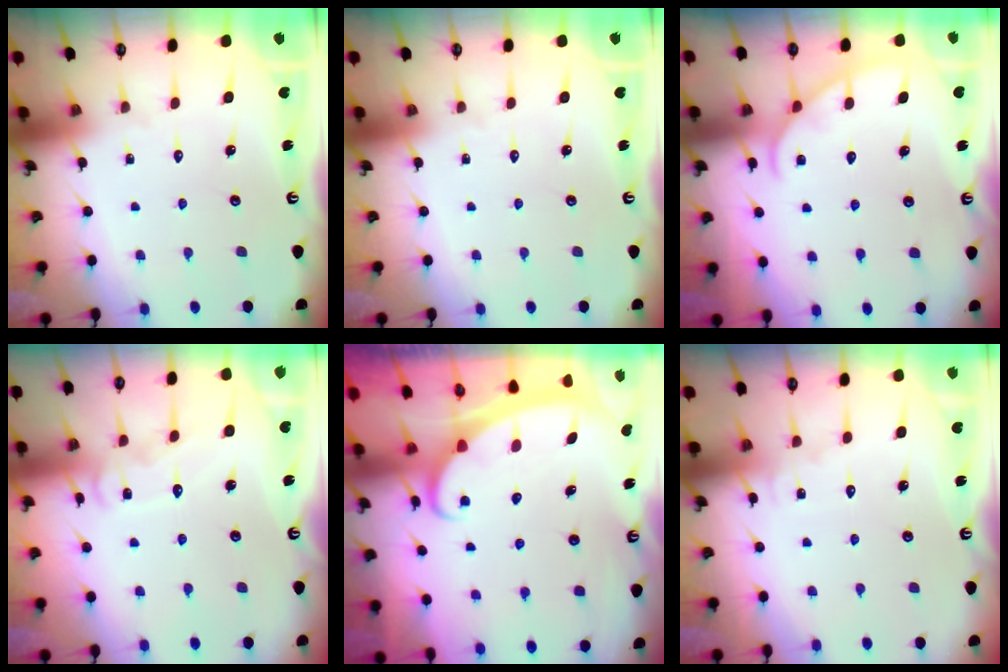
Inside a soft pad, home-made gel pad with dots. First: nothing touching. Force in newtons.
{"total": 0.0}
{"total": 3.8, "press": 3.7, "slide": 0.4}
{"total": 7.6, "press": 7.6, "slide": 0.6}
{"total": 2.4, "press": 2.3, "slide": 0.4}
{"total": 5.6, "press": 5.6, "slide": 0.5}